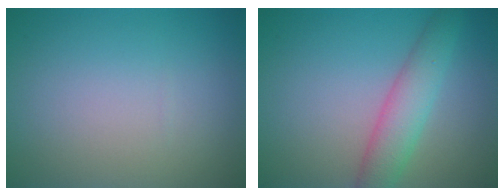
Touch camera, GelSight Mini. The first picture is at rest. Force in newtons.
{"total": 4.2, "press": 4.2, "slide": 0.2}